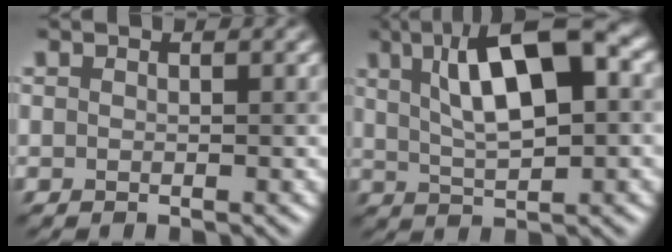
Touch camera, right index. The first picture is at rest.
{"total": 10.5, "force": [3.5, 3.6, 9.2], "torque": [-0.143, 0.015, 0.054]}